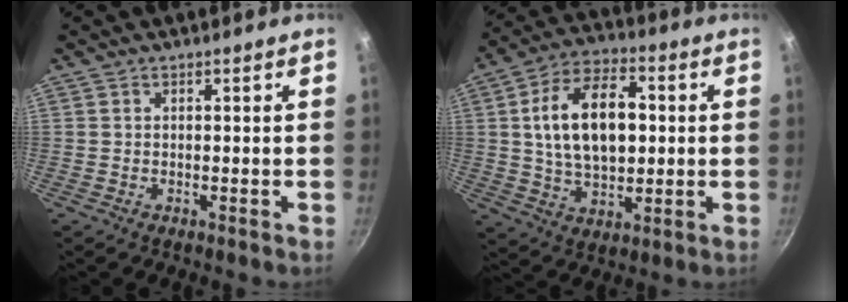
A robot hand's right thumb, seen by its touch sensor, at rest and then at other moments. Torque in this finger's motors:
{"motor_torque": [-0.75, 1.44, 1.15, 0.45, 0.21]}